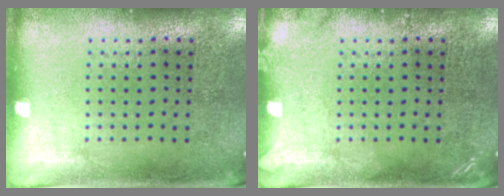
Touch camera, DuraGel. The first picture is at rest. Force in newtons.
{"total": 1.3, "press": 1.3, "slide": 0.2}